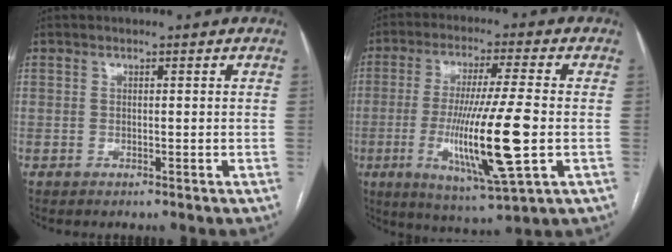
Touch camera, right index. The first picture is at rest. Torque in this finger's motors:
{"motor_torque": [1.39, -0.75, 0.51, 0.21]}